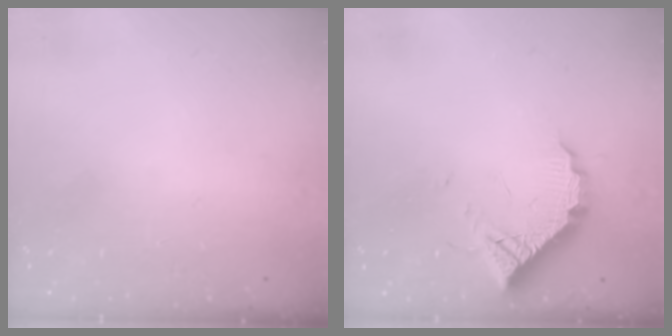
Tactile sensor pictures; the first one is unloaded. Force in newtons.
{"total": 10.6, "press": 10.6, "slide": 0.4}